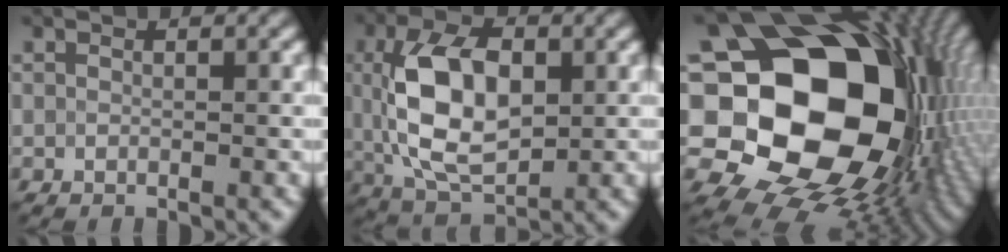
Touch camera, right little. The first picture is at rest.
{"total": 9.1, "force": [1.5, 5.3, 7.3], "torque": [-0.142, 0.000, 0.031]}
{"total": 20.5, "force": [1.5, 15.8, 13.0], "torque": [-0.261, -0.021, 0.047]}